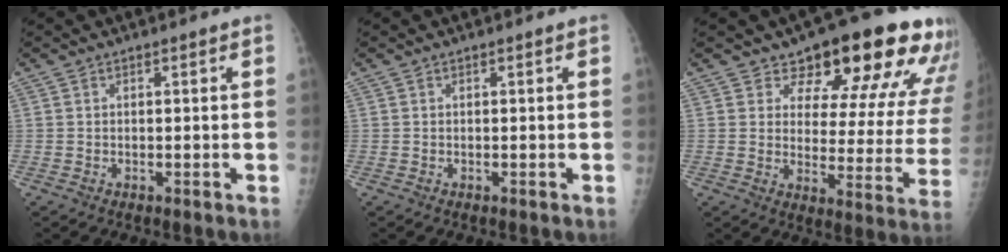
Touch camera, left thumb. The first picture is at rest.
{"total": 0.0}
{"total": 19.4, "force": [14.1, 8.2, 10.4], "torque": [-0.087, -0.079, 0.168]}